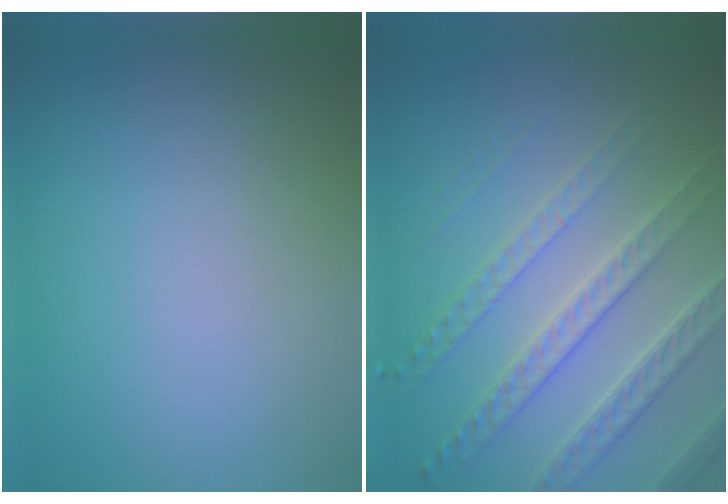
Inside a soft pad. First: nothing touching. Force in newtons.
{"total": 6.1, "press": 4.6, "slide": 4.0}